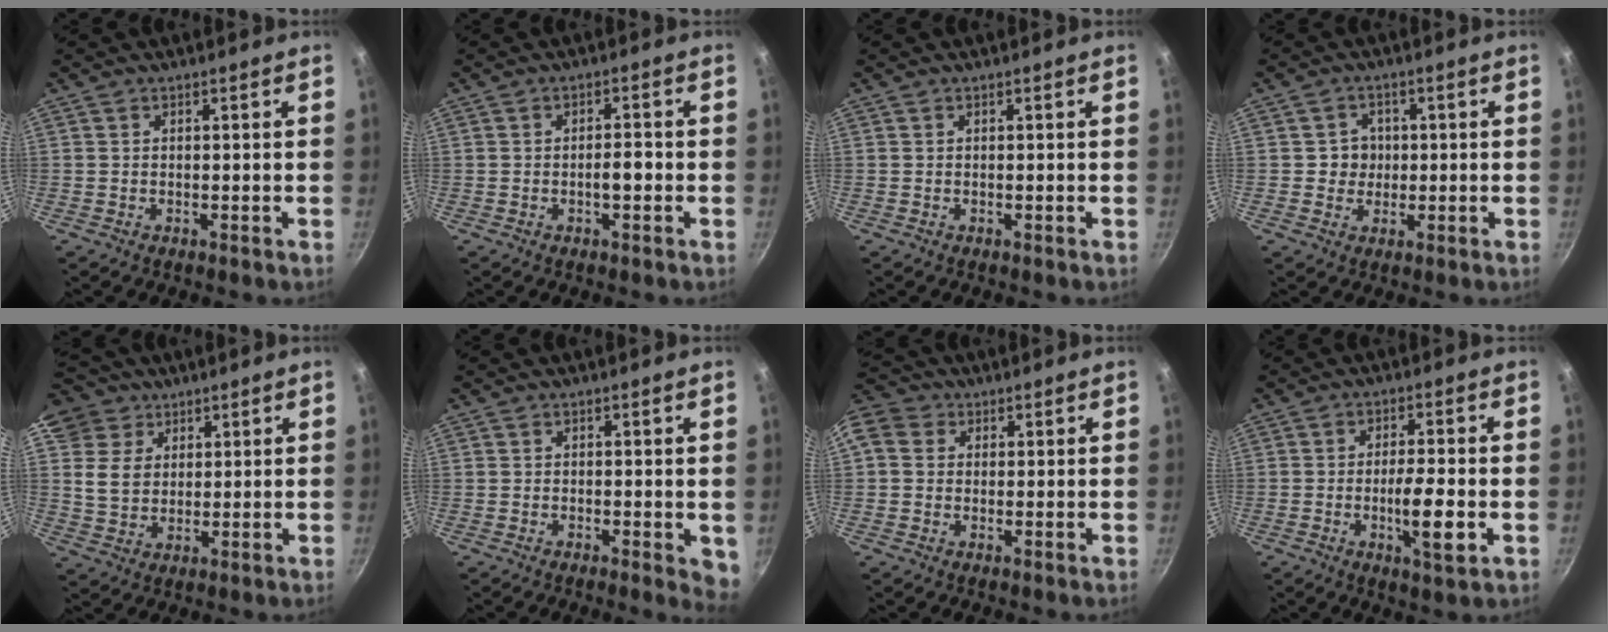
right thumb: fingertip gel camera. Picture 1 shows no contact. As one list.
[{"total": 2.9, "force": [-0.8, 1.1, 2.5], "torque": [-0.031, 0.013, -0.012]}, {"total": 0.0}, {"total": 3.9, "force": [0.1, 3.7, 1.0], "torque": [0.011, 0.003, -0.003]}, {"total": 10.7, "force": [5.3, 8.5, 3.6], "torque": [-0.035, -0.012, 0.093]}, {"total": 3.4, "force": [-0.7, 1.5, 3.0], "torque": [-0.025, -0.003, -0.010]}, {"total": 9.7, "force": [2.0, 8.3, 4.6], "torque": [-0.090, 0.024, 0.021]}, {"total": 7.9, "force": [-2.0, 1.6, 7.5], "torque": [-0.126, 0.007, -0.033]}]